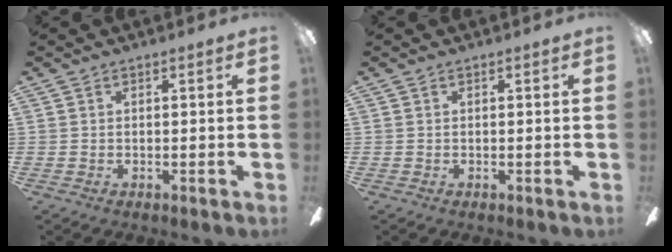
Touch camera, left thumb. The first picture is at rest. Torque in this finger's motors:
{"motor_torque": [-0.01, 0.01, -0.02, 0.02, 0.00]}